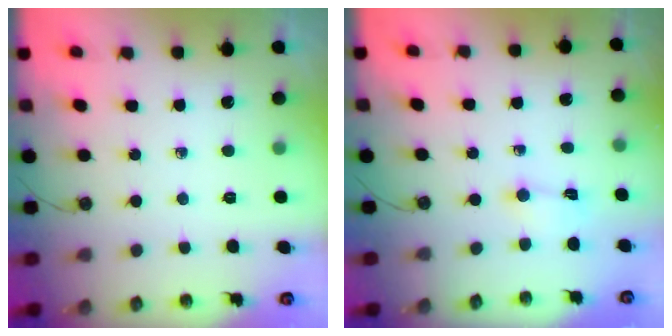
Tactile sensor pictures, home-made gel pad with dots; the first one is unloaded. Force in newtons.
{"total": 1.2, "press": 1.0, "slide": 0.6}